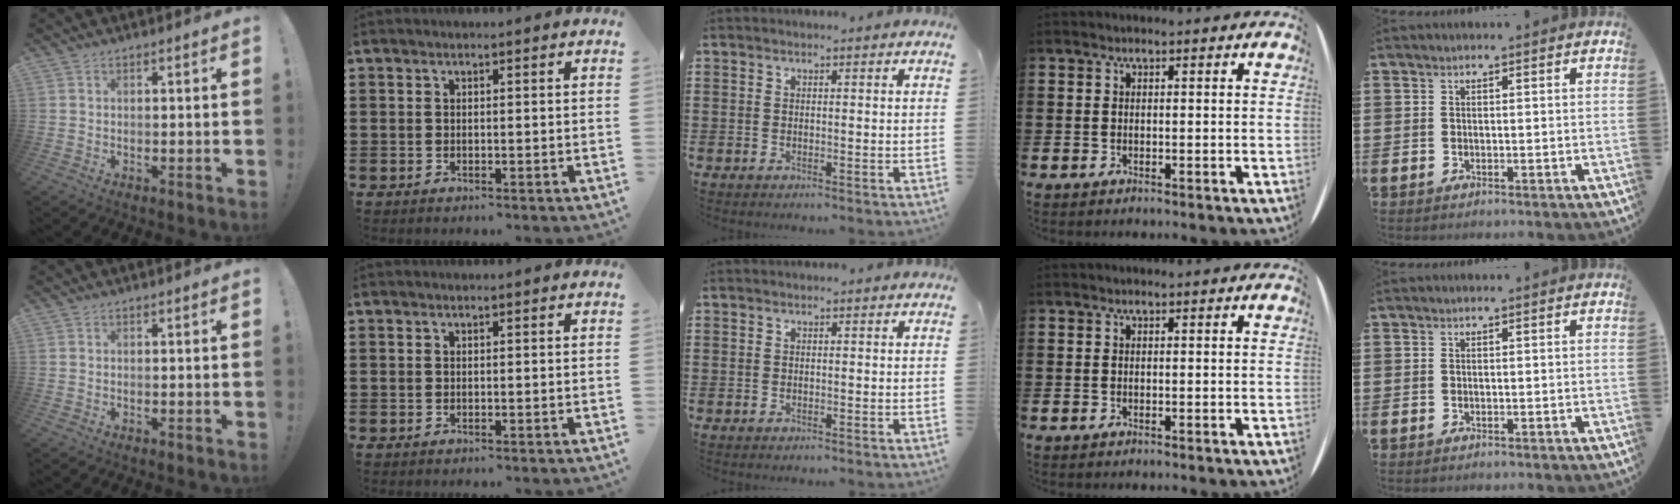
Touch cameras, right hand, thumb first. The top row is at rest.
{}